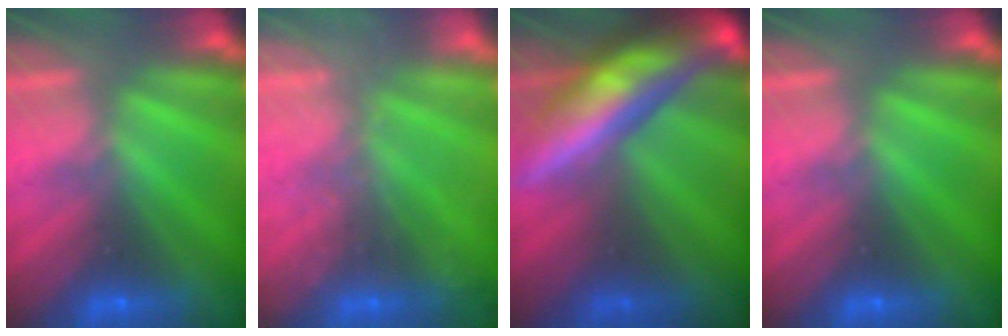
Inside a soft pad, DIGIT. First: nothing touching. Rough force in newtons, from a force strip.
{"total": 2.3}
{"total": 6.8}
{"total": 0.0}